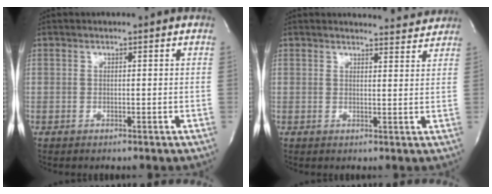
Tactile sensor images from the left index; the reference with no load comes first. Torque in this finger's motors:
{"motor_torque": [0.69, -0.82, 0.09, 0.02]}